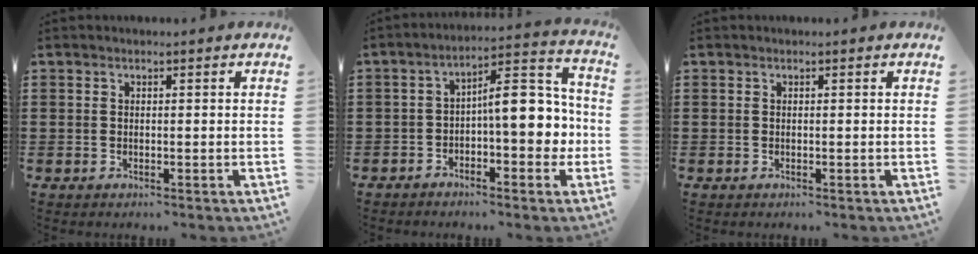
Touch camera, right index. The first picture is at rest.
{"total": 9.2, "force": [-0.2, 3.7, 8.4], "torque": [-0.110, -0.010, -0.014]}
{"total": 0.0}